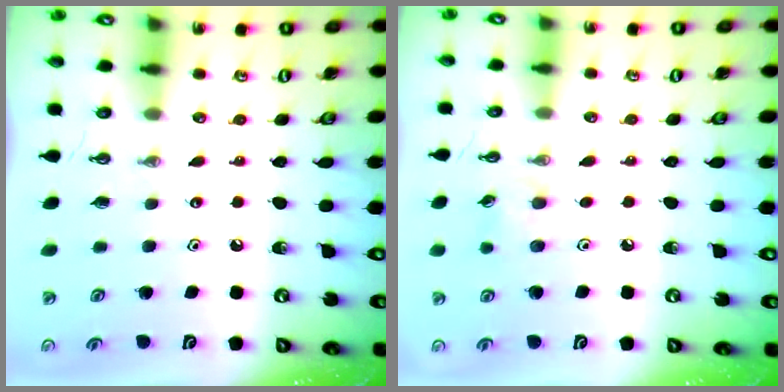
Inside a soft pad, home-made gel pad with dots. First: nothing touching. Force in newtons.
{"total": 5.2, "press": 5.0, "slide": 1.4}